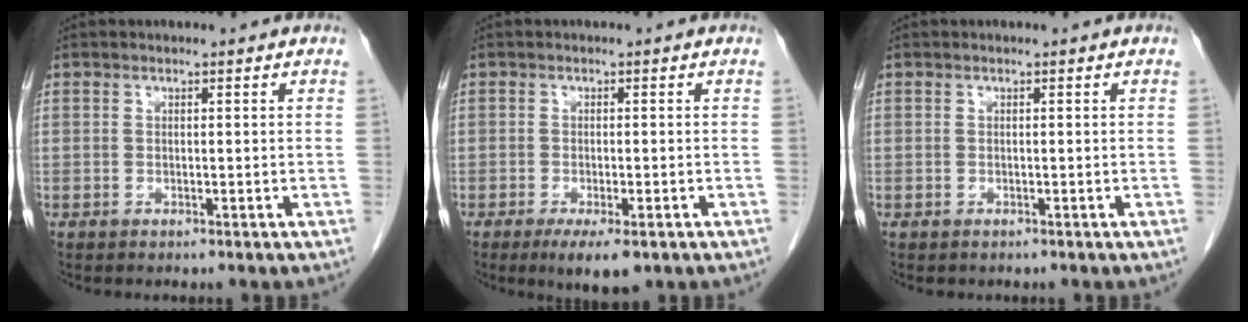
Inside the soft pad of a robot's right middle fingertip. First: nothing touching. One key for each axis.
{"total": 5.1, "fx": -3.0, "fy": 1.4, "fz": 3.9, "tx": -0.059, "ty": -0.011, "tz": -0.041}
{"total": 0.0}